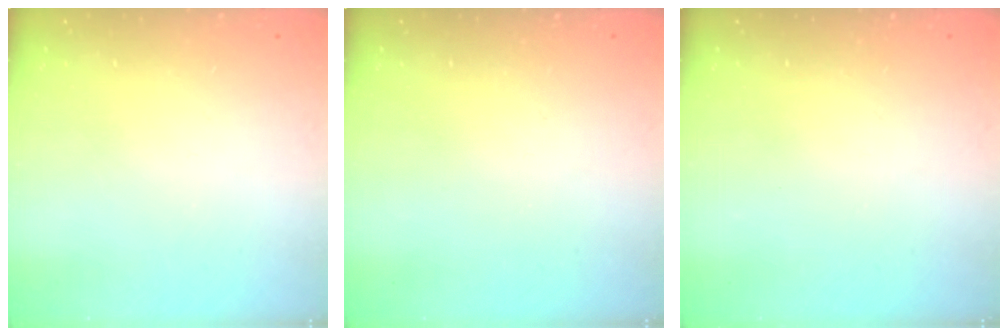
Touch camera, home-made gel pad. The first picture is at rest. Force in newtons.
{"total": 0.0}
{"total": 0.0}